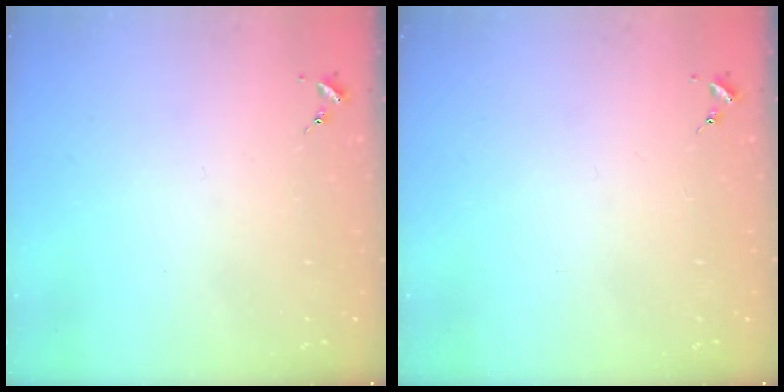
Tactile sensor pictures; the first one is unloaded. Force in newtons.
{"total": 0.0}